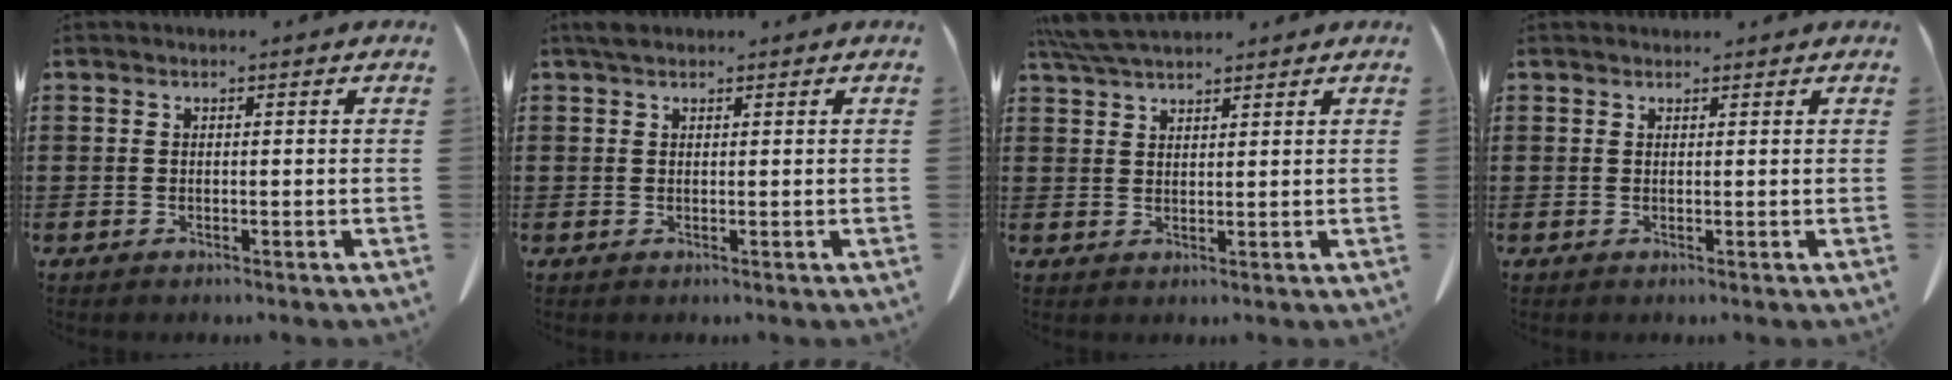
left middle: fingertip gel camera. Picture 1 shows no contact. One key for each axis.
{"total": 1.5, "fx": 1.2, "fy": 0.7, "fz": 0.6, "tx": -0.017, "ty": 0.003, "tz": 0.024}
{"total": 5.0, "fx": 4.4, "fy": 0.9, "fz": 2.2, "tx": -0.055, "ty": -0.006, "tz": 0.084}
{"total": 0.8, "fx": 0.7, "fy": 0.2, "fz": 0.0, "tx": -0.002, "ty": -0.001, "tz": 0.015}